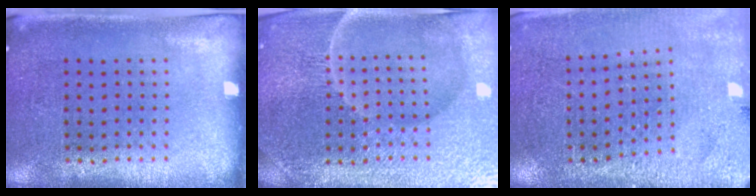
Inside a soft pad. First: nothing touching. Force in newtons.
{"total": 5.7, "press": 5.3, "slide": 2.2}
{"total": 2.8, "press": 2.8, "slide": 0.1}